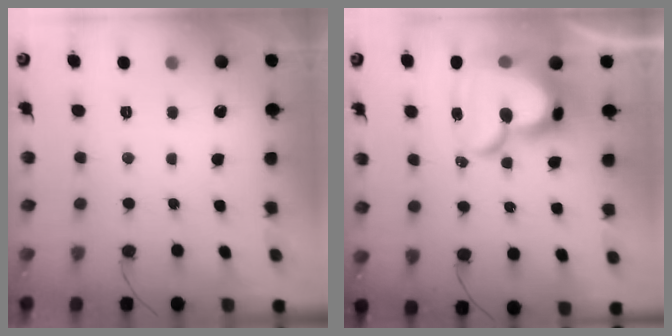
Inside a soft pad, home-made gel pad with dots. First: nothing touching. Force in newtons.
{"total": 22.3, "press": 22.2, "slide": 1.6}